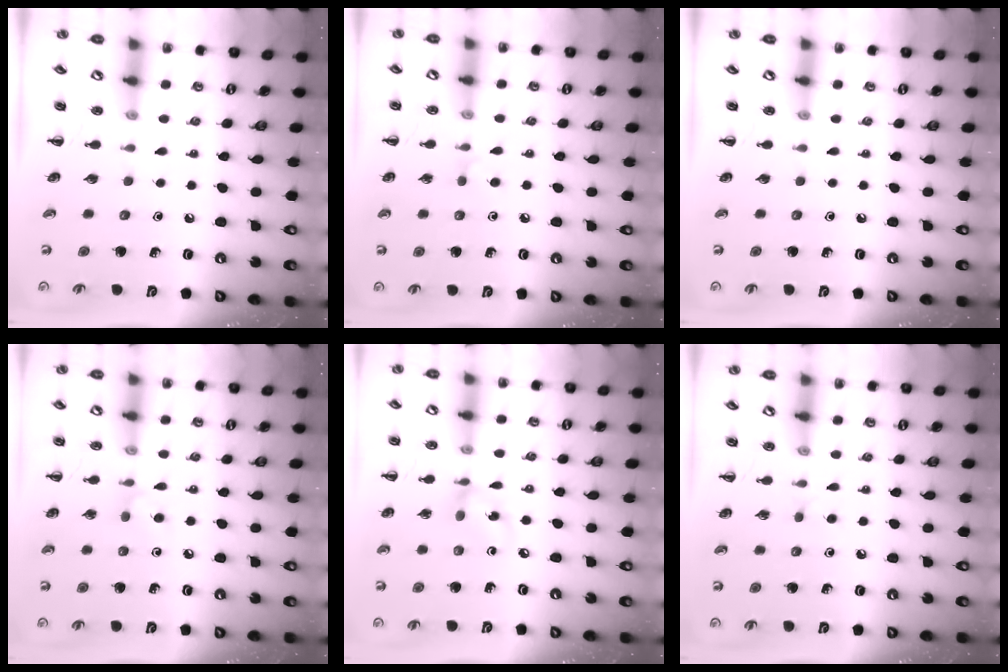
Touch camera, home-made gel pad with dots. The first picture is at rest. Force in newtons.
{"total": 4.3, "press": 4.1, "slide": 1.6}
{"total": 0.0}
{"total": 5.9, "press": 5.6, "slide": 1.8}
{"total": 7.4, "press": 7.4, "slide": 0.9}
{"total": 2.5, "press": 2.2, "slide": 1.0}